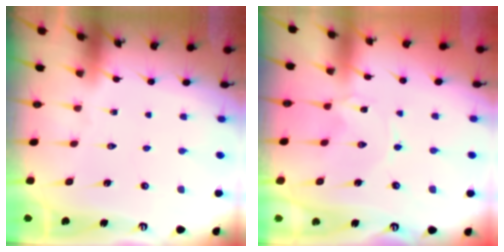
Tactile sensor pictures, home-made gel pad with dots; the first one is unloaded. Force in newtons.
{"total": 0.0}